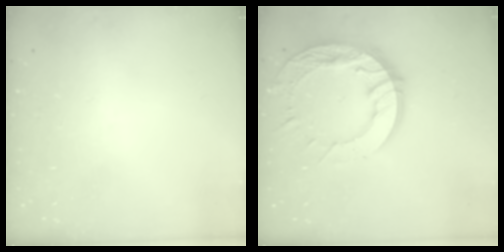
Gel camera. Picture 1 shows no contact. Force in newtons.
{"total": 20.5, "press": 20.5, "slide": 1.9}